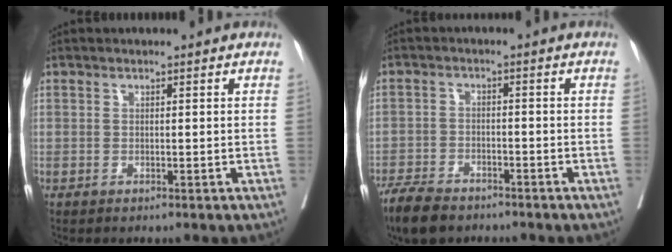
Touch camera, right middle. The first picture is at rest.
{"total": 7.0, "force": [-5.7, 2.6, 3.1], "torque": [-0.062, -0.013, -0.102]}